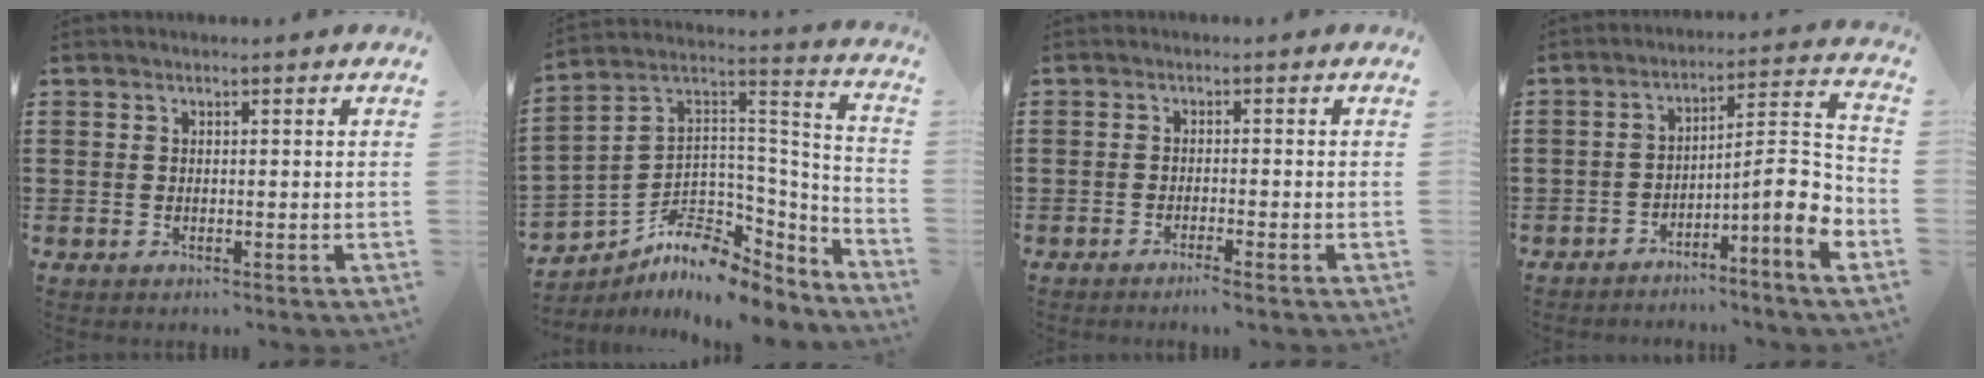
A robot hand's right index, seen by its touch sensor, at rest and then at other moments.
{"total": 8.3, "force": [-5.9, 4.6, 3.7], "torque": [-0.078, -0.002, -0.109]}
{"total": 1.5, "force": [-1.3, -0.2, 0.7], "torque": [-0.013, -0.001, -0.024]}
{"total": 9.6, "force": [-4.4, 1.2, 8.5], "torque": [-0.110, -0.023, -0.090]}